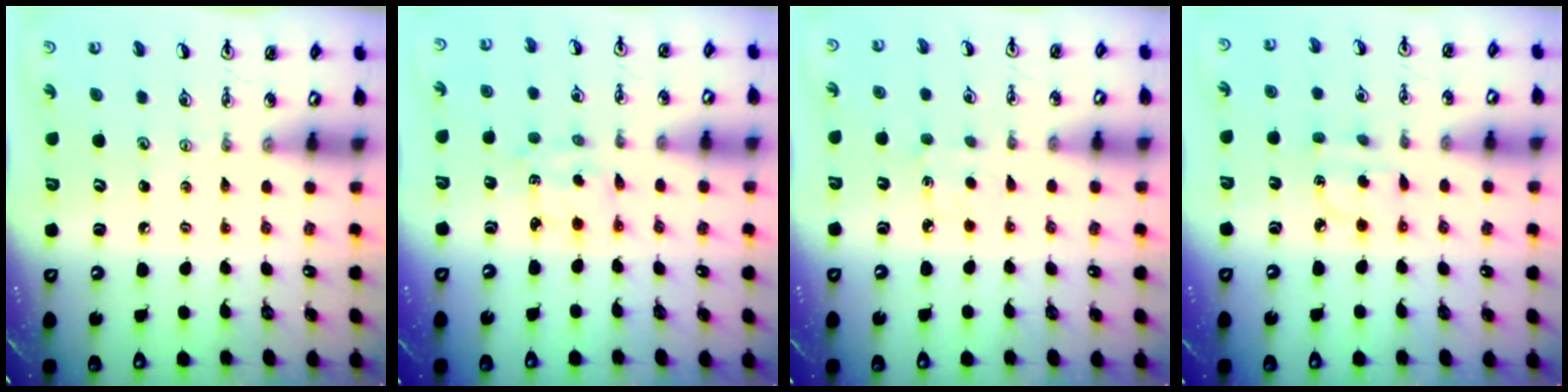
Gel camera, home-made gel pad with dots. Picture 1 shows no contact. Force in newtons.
{"total": 2.4, "press": 2.4, "slide": 0.3}
{"total": 3.5, "press": 3.4, "slide": 0.5}
{"total": 3.1, "press": 3.1, "slide": 0.3}